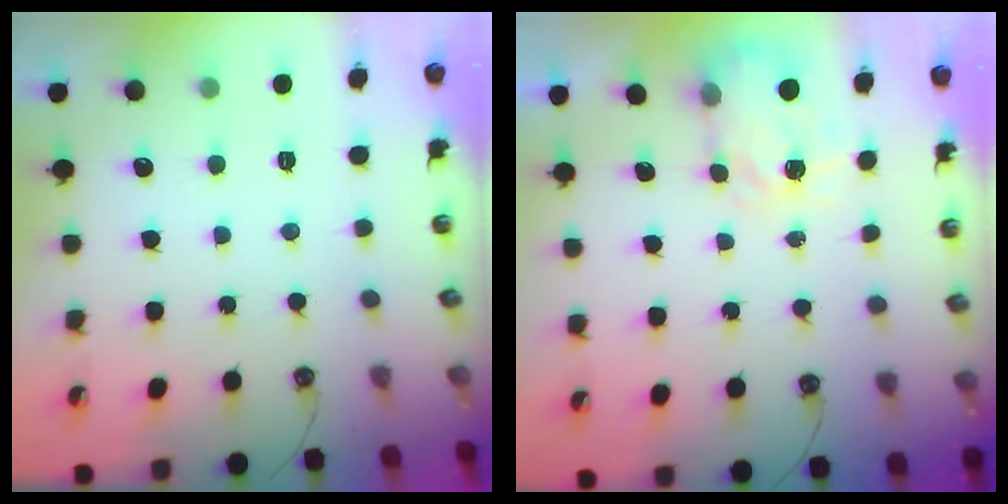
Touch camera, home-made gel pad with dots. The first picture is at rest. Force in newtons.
{"total": 3.9, "press": 3.9, "slide": 0.6}